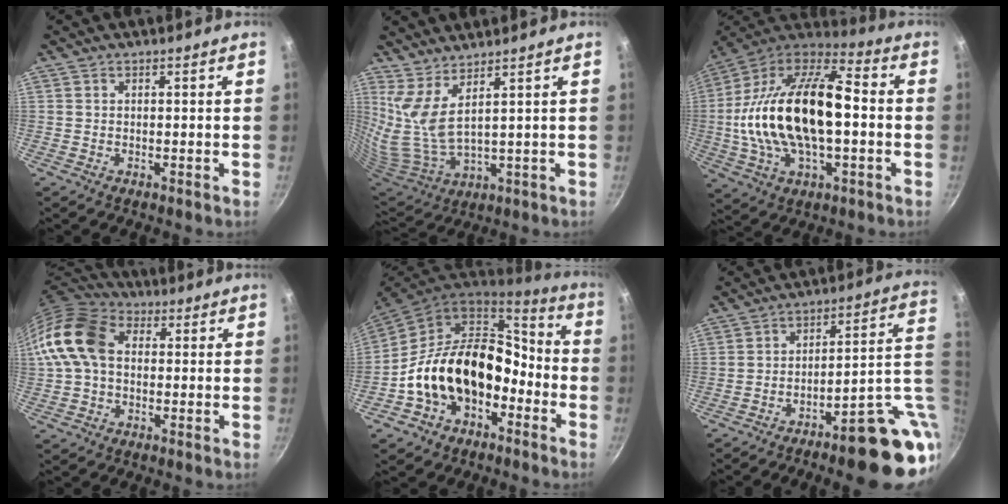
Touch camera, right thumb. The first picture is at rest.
{"total": 9.2, "force": [5.4, 1.9, 7.2], "torque": [-0.145, -0.057, 0.122]}
{"total": 26.6, "force": [-0.8, 13.4, 23.0], "torque": [-0.432, 0.038, -0.025]}
{"total": 13.4, "force": [1.2, 9.5, 9.3], "torque": [-0.162, 0.028, 0.003]}
{"total": 19.9, "force": [-5.7, 13.5, 13.4], "torque": [-0.191, 0.080, -0.097]}
{"total": 19.5, "force": [-5.2, 6.4, 17.7], "torque": [-0.183, 0.023, -0.062]}